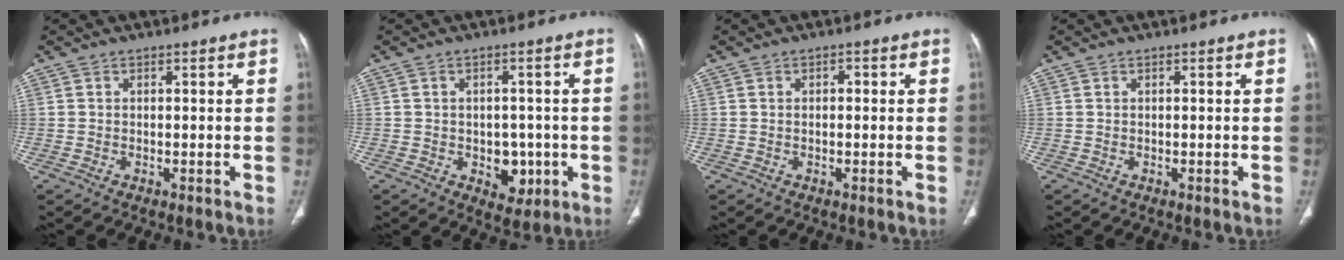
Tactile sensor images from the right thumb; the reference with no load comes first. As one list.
[{"total": 6.1, "force": [-1.5, 4.4, 3.9], "torque": [-0.019, 0.003, -0.010]}, {"total": 1.0, "force": [0.1, 0.6, 0.9], "torque": [-0.012, 0.005, -0.001]}, {"total": 0.0}]